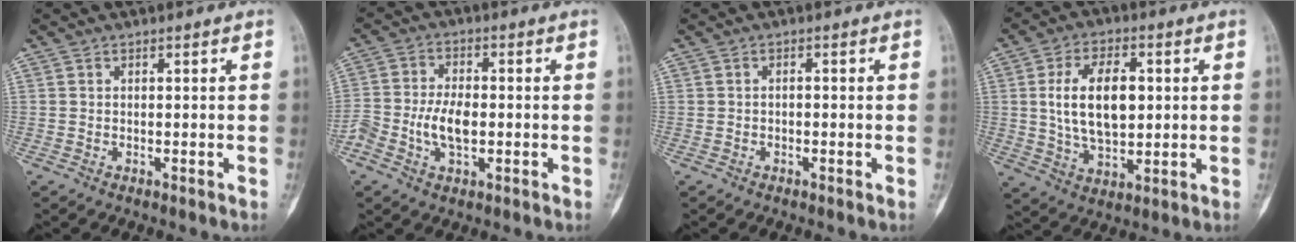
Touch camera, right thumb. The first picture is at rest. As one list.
[{"total": 7.8, "force": [-1.6, 4.2, 6.3], "torque": [-0.130, 0.015, -0.032]}, {"total": 0.7, "force": [-0.3, 0.5, 0.4], "torque": [-0.002, 0.003, -0.008]}, {"total": 13.3, "force": [1.8, 7.5, 10.9], "torque": [-0.176, -0.001, 0.035]}]